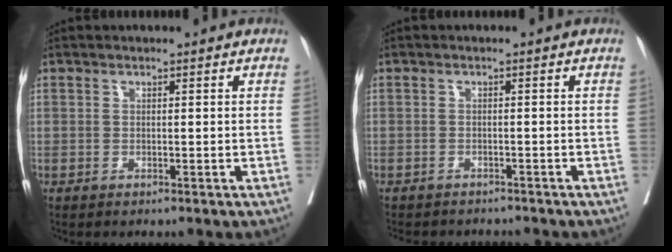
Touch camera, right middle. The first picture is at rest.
{"total": 7.1, "force": [-6.5, 2.1, 1.9], "torque": [-0.025, -0.002, -0.081]}